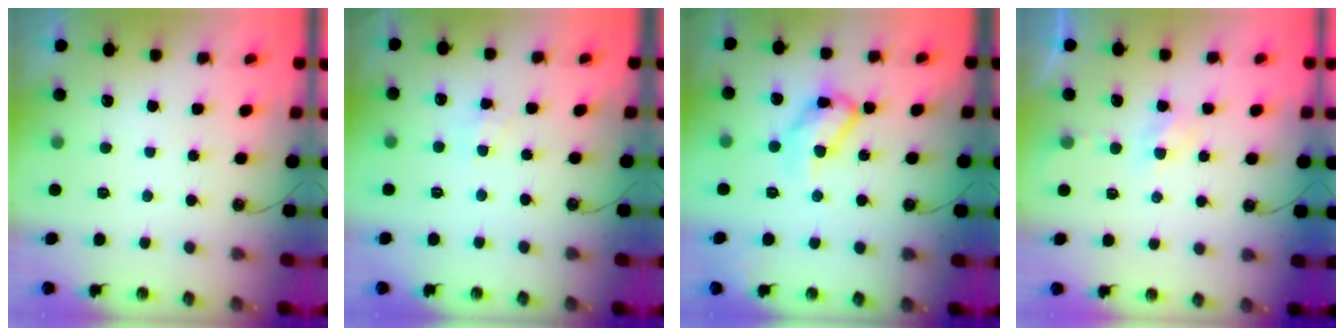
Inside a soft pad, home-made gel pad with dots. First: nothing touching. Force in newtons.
{"total": 4.6, "press": 4.6, "slide": 0.5}
{"total": 12.0, "press": 12.0, "slide": 0.4}
{"total": 3.3, "press": 3.3, "slide": 0.5}